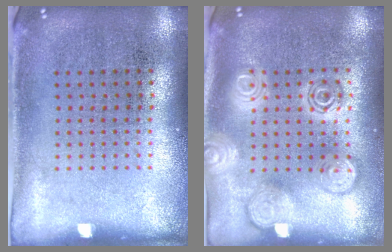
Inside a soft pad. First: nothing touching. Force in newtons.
{"total": 3.0, "press": 3.0, "slide": 0.4}